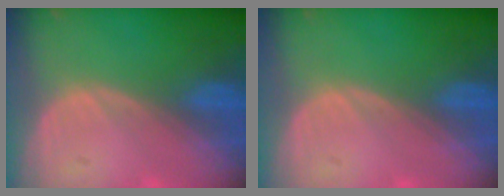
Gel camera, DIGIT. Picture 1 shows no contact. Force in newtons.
{"total": 0.0}